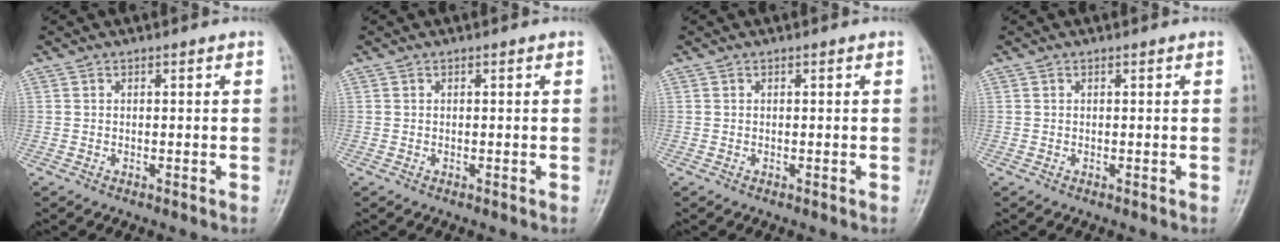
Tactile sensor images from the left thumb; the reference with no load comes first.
{"total": 0.0}
{"total": 0.0}
{"total": 0.0}